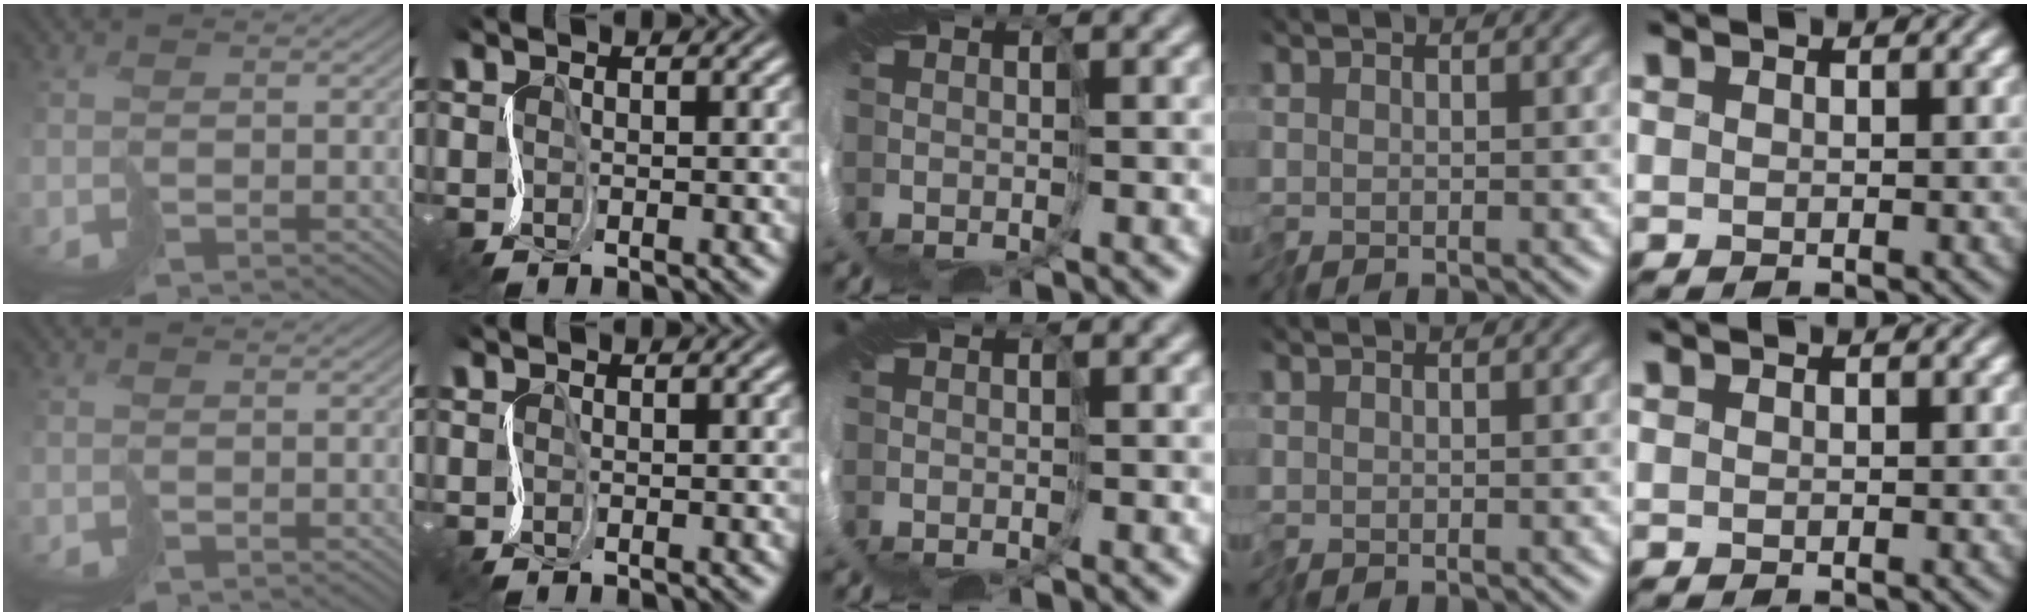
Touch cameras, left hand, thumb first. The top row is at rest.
{}